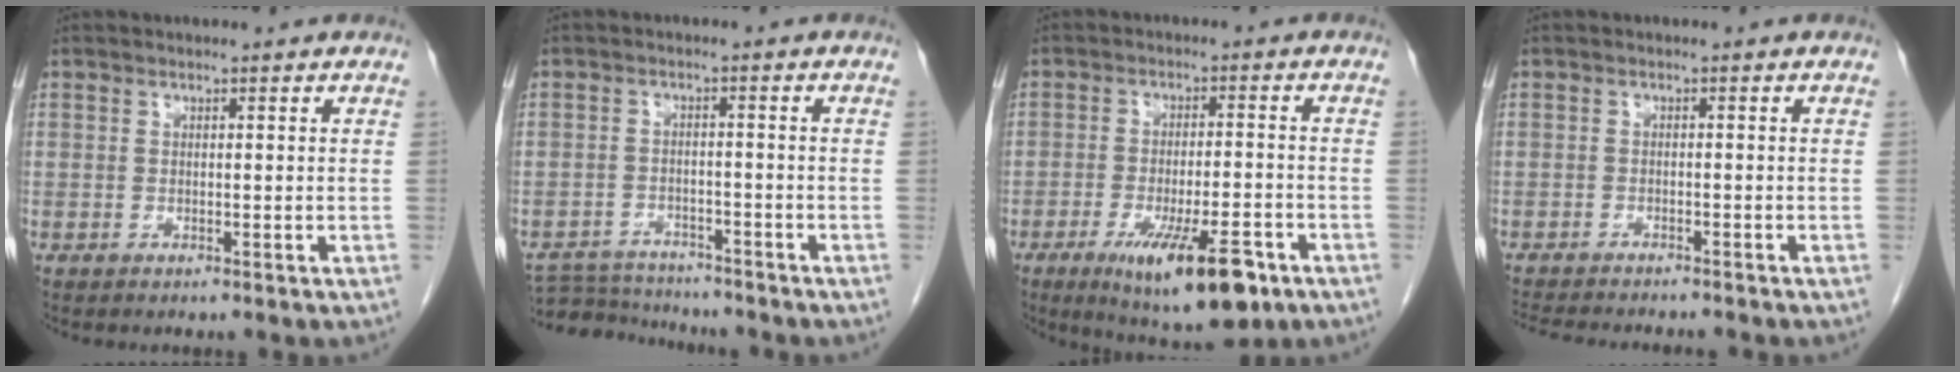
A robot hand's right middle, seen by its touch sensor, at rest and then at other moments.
{"total": 7.8, "force": [-7.6, 1.5, 0.9], "torque": [-0.015, 0.000, -0.124]}
{"total": 13.0, "force": [-7.1, 2.9, 10.5], "torque": [-0.154, -0.019, -0.102]}
{"total": 10.5, "force": [-9.6, 1.5, 4.1], "torque": [-0.062, -0.010, -0.132]}